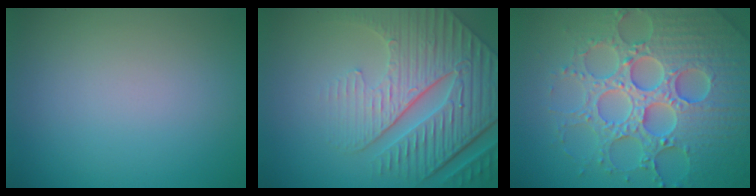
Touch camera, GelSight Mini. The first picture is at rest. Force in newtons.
{"total": 8.8, "press": 6.2, "slide": 6.2}
{"total": 8.0, "press": 7.8, "slide": 1.7}